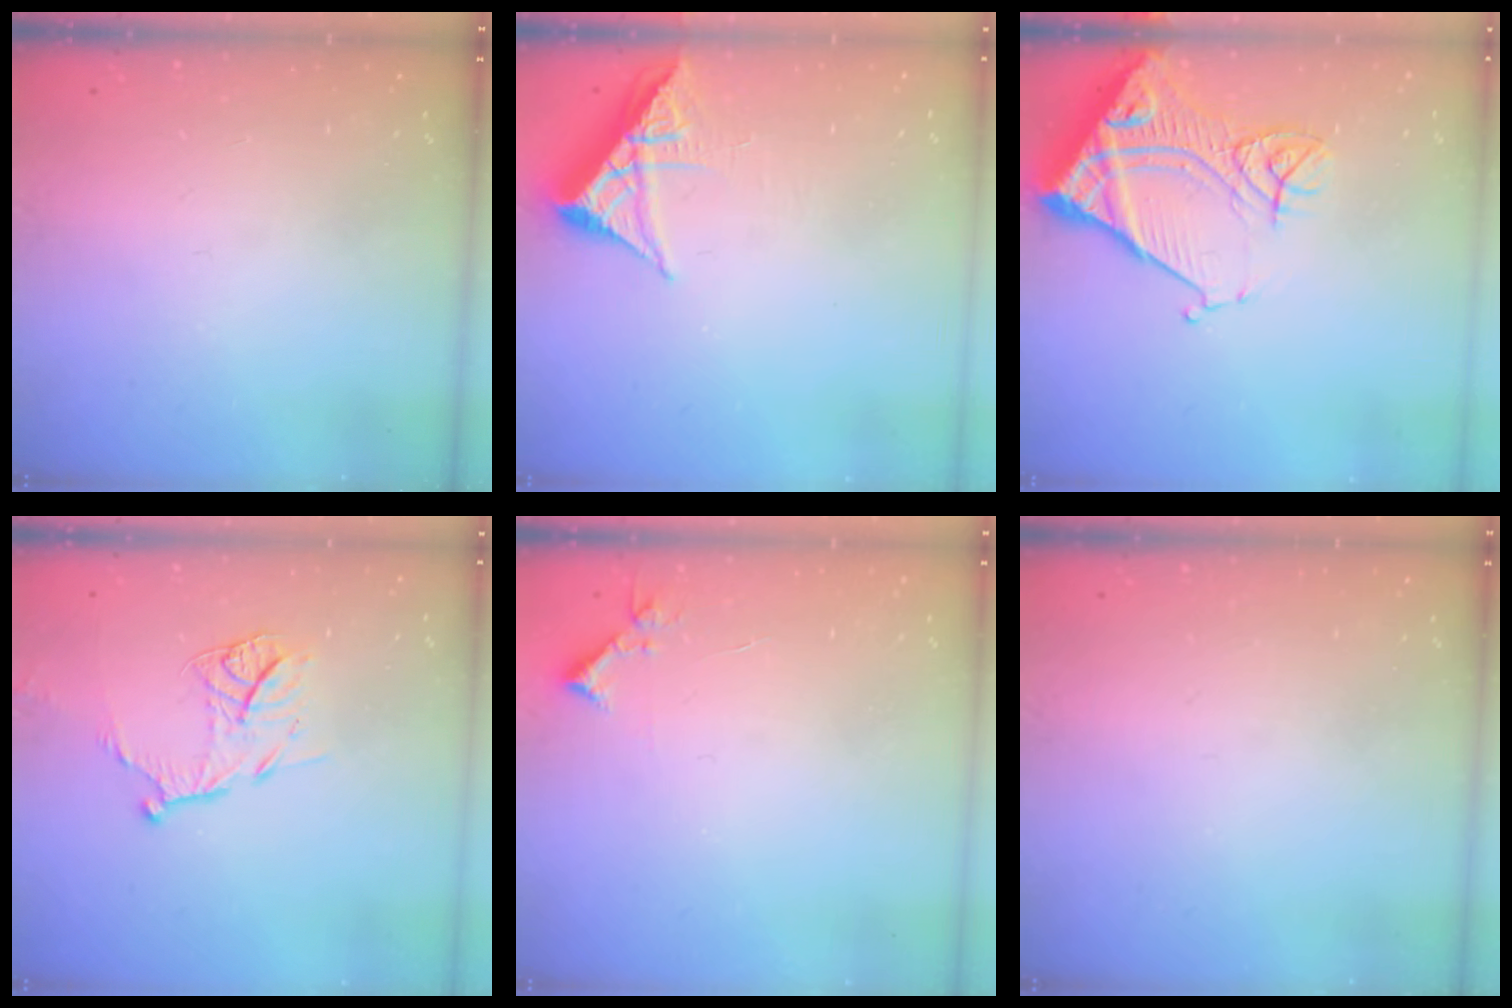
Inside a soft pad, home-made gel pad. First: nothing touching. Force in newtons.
{"total": 6.3, "press": 6.2, "slide": 0.9}
{"total": 15.4, "press": 15.3, "slide": 1.8}
{"total": 12.3, "press": 12.2, "slide": 1.2}
{"total": 4.4, "press": 4.4, "slide": 0.5}
{"total": 0.0}